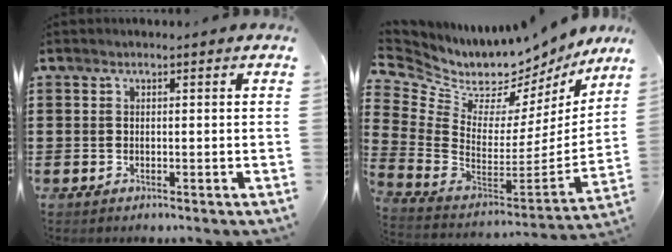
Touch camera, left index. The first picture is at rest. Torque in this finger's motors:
{"motor_torque": [-0.26, 0.26, 0.12, 0.01]}